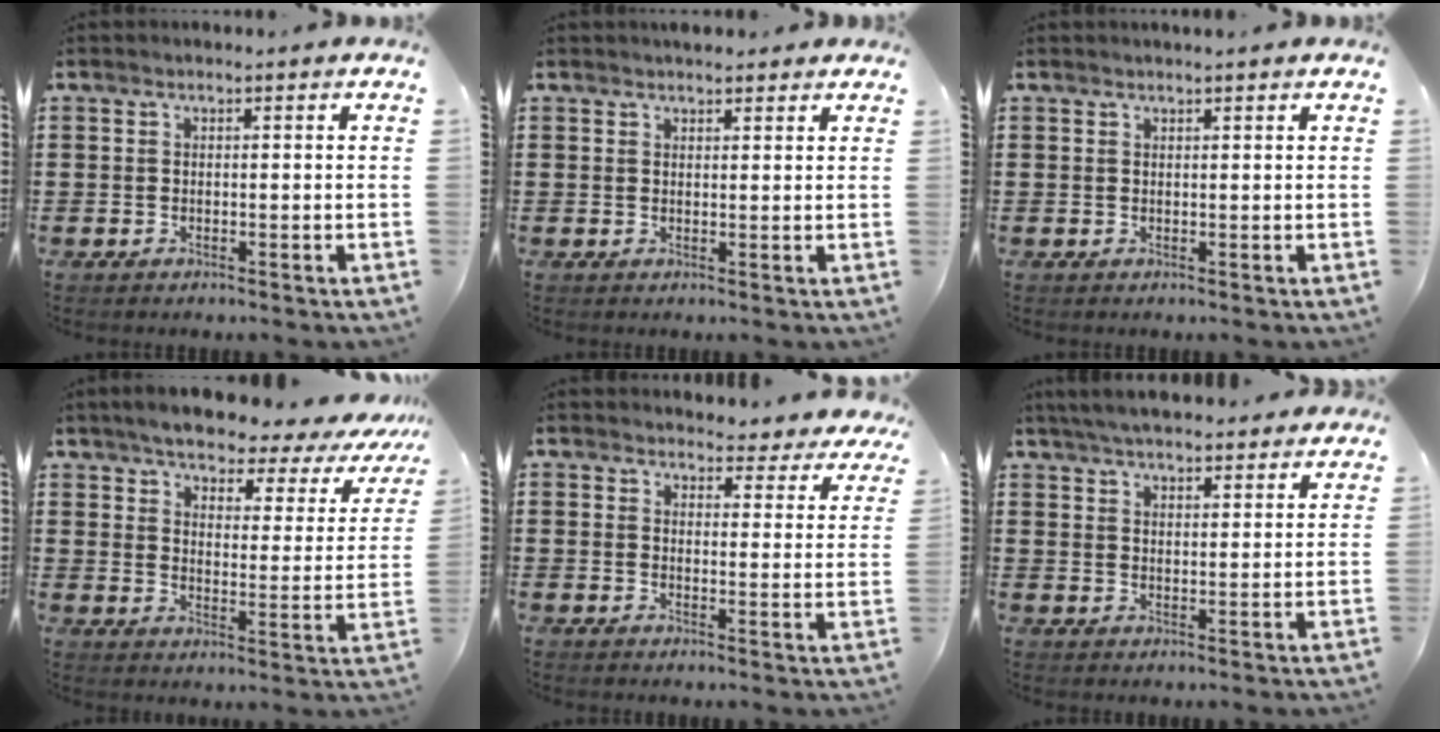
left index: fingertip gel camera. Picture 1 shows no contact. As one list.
[{"total": 1.9, "force": [1.8, 0.5, 0.5], "torque": [-0.013, 0.006, 0.034]}, {"total": 0.8, "force": [0.7, -0.1, 0.3], "torque": [-0.007, -0.002, 0.015]}, {"total": 5.0, "force": [4.5, 1.0, 1.9], "torque": [-0.055, -0.034, 0.071]}, {"total": 3.9, "force": [3.8, 0.6, 0.6], "torque": [-0.020, -0.020, 0.066]}, {"total": 5.1, "force": [4.9, 0.4, 1.3], "torque": [-0.041, -0.014, 0.090]}]